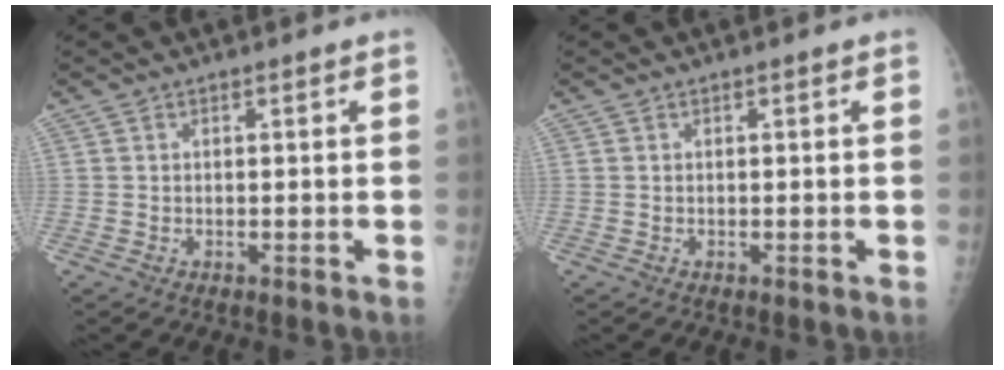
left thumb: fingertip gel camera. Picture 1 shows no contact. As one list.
[{"total": 0.0}]